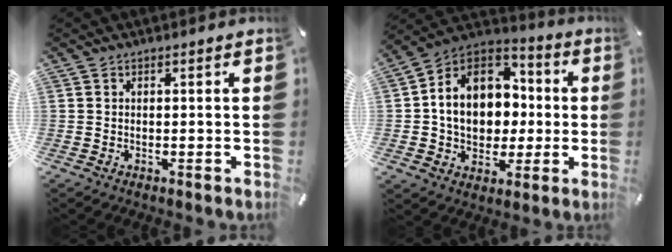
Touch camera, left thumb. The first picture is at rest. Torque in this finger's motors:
{"motor_torque": [1.49, 3.52, 0.69, 0.08, 0.20]}